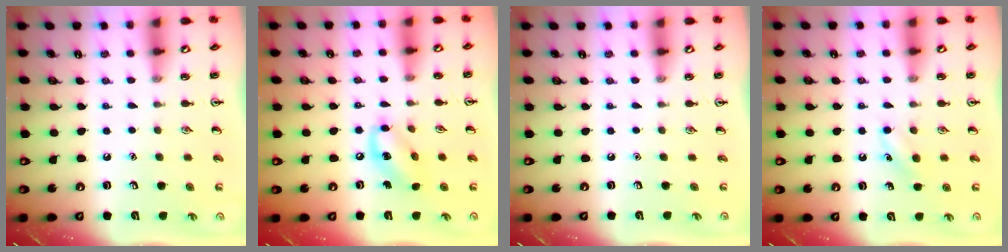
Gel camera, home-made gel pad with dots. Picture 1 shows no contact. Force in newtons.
{"total": 9.3, "press": 9.1, "slide": 1.7}
{"total": 0.0}
{"total": 3.9, "press": 3.7, "slide": 1.2}